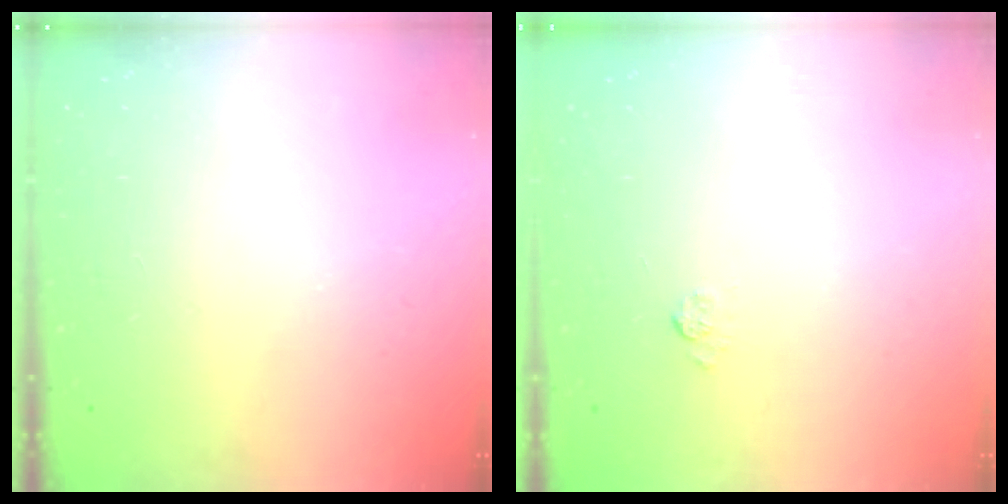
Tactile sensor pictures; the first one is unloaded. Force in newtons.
{"total": 7.1, "press": 6.9, "slide": 1.4}